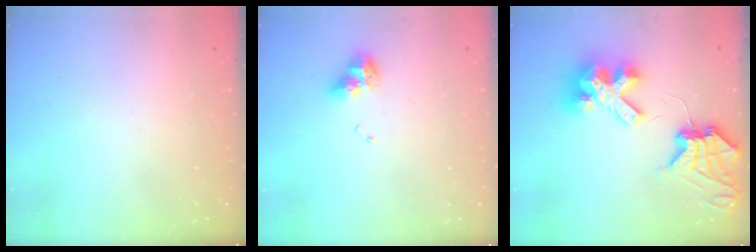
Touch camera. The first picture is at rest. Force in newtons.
{"total": 10.1, "press": 10.1, "slide": 1.0}
{"total": 12.0, "press": 11.9, "slide": 1.3}